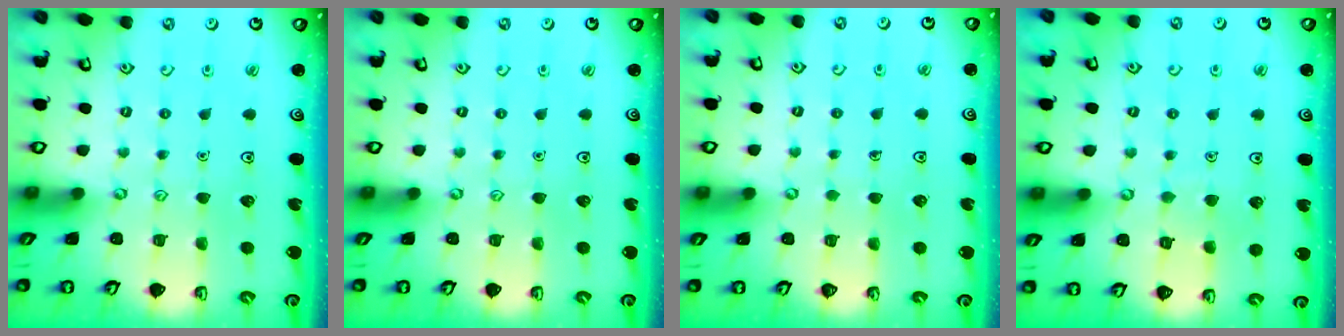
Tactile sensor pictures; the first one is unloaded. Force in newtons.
{"total": 0.0}
{"total": 0.8, "press": 0.8, "slide": 0.3}
{"total": 3.9, "press": 3.9, "slide": 0.3}